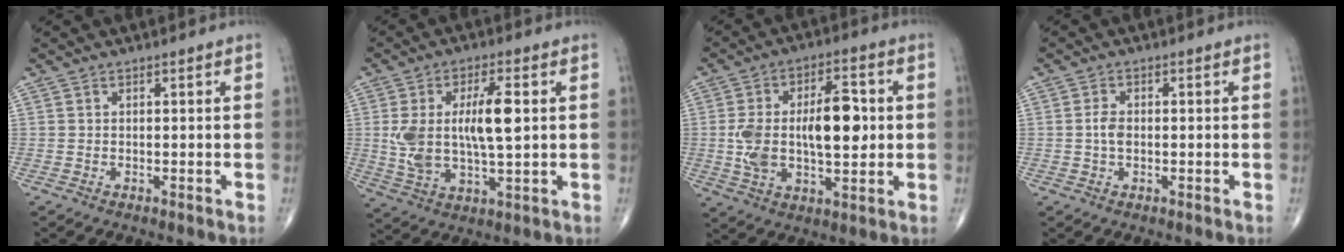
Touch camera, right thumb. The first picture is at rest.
{"total": 13.6, "force": [1.9, 5.4, 12.4], "torque": [-0.237, 0.001, 0.039]}
{"total": 16.1, "force": [0.7, 7.8, 14.1], "torque": [-0.238, 0.016, 0.017]}
{"total": 2.5, "force": [-0.1, 1.6, 1.9], "torque": [-0.035, 0.004, -0.005]}